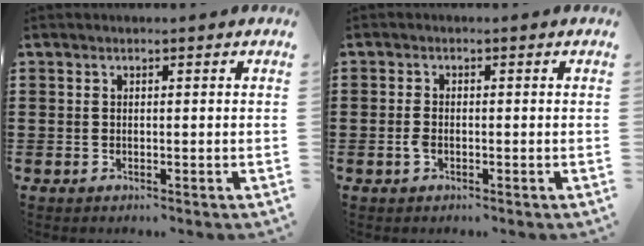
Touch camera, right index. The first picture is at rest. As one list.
[{"total": 1.8, "force": [-0.6, 0.9, 1.4], "torque": [-0.041, -0.005, -0.017]}]